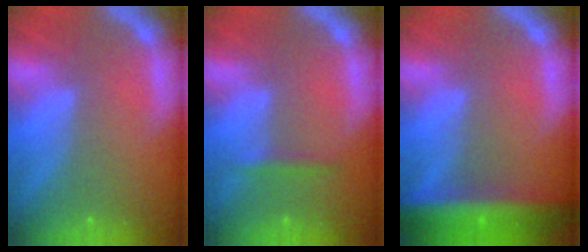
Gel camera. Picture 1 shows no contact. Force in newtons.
{"total": 1.4}
{"total": 8.6}